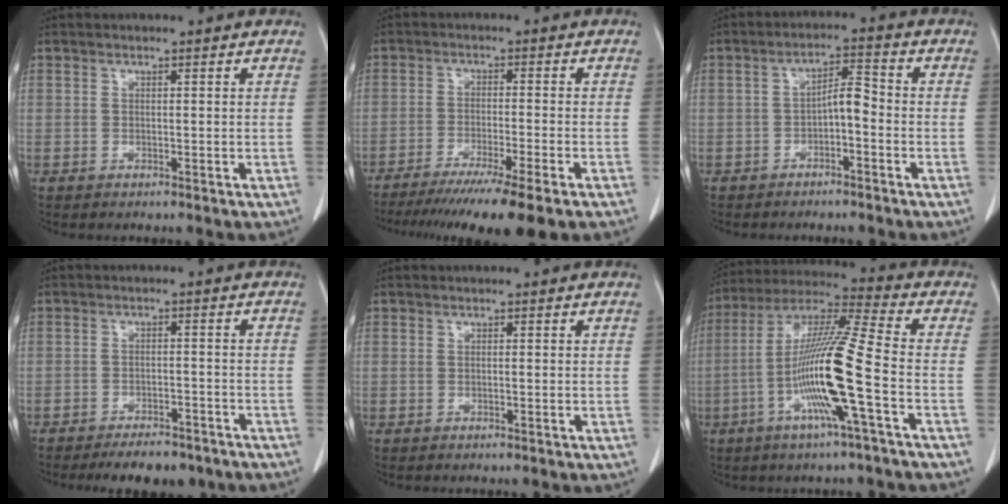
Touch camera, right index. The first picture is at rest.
{"total": 14.1, "force": [-11.0, -0.7, 8.8], "torque": [-0.119, -0.042, -0.171]}
{"total": 4.1, "force": [-1.3, 1.3, 3.7], "torque": [-0.065, 0.016, -0.022]}
{"total": 7.0, "force": [-5.7, 2.9, 2.9], "torque": [-0.033, 0.003, -0.078]}
{"total": 0.0}
{"total": 15.6, "force": [-4.4, -0.9, 14.9], "torque": [-0.293, -0.004, -0.093]}